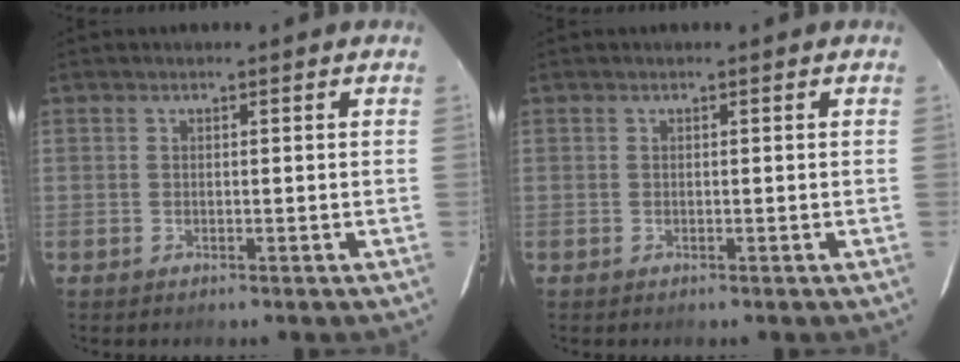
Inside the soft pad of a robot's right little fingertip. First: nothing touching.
{"total": 0.0}